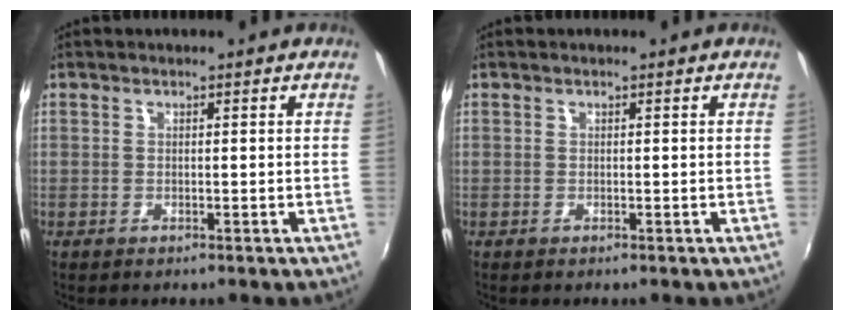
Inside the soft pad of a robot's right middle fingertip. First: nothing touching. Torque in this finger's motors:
{"motor_torque": [-0.12, -0.03, -0.01, 0.01]}